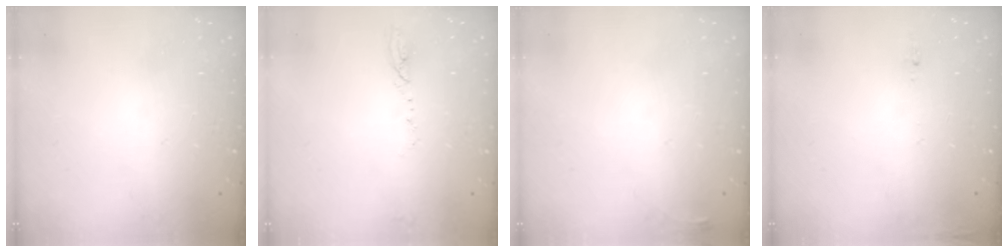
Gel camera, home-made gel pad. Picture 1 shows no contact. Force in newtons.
{"total": 4.7, "press": 4.7, "slide": 0.5}
{"total": 3.4, "press": 3.4, "slide": 0.5}
{"total": 5.6, "press": 5.3, "slide": 1.8}